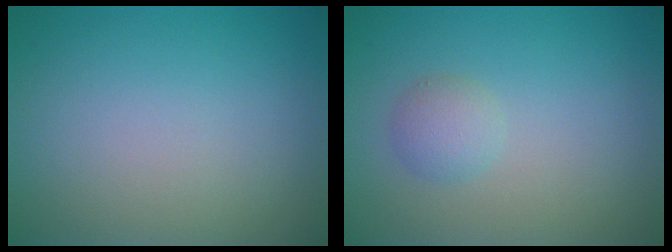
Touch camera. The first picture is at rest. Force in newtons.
{"total": 1.7, "press": 1.7, "slide": 0.1}